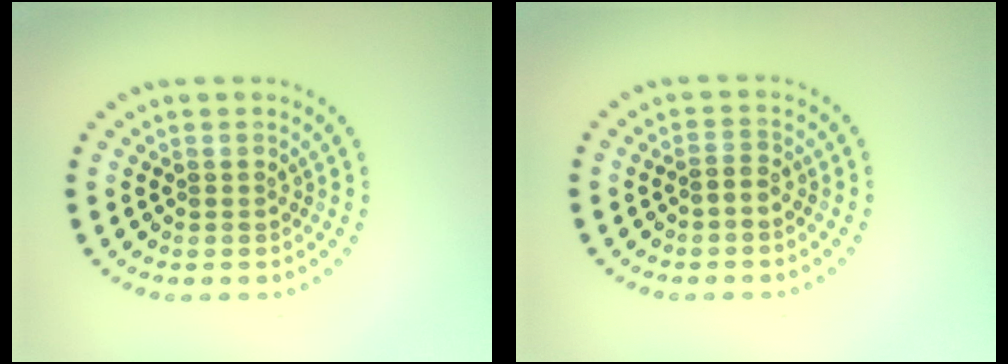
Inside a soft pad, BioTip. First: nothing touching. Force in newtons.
{"total": 0.9, "press": 0.7, "slide": 0.5}